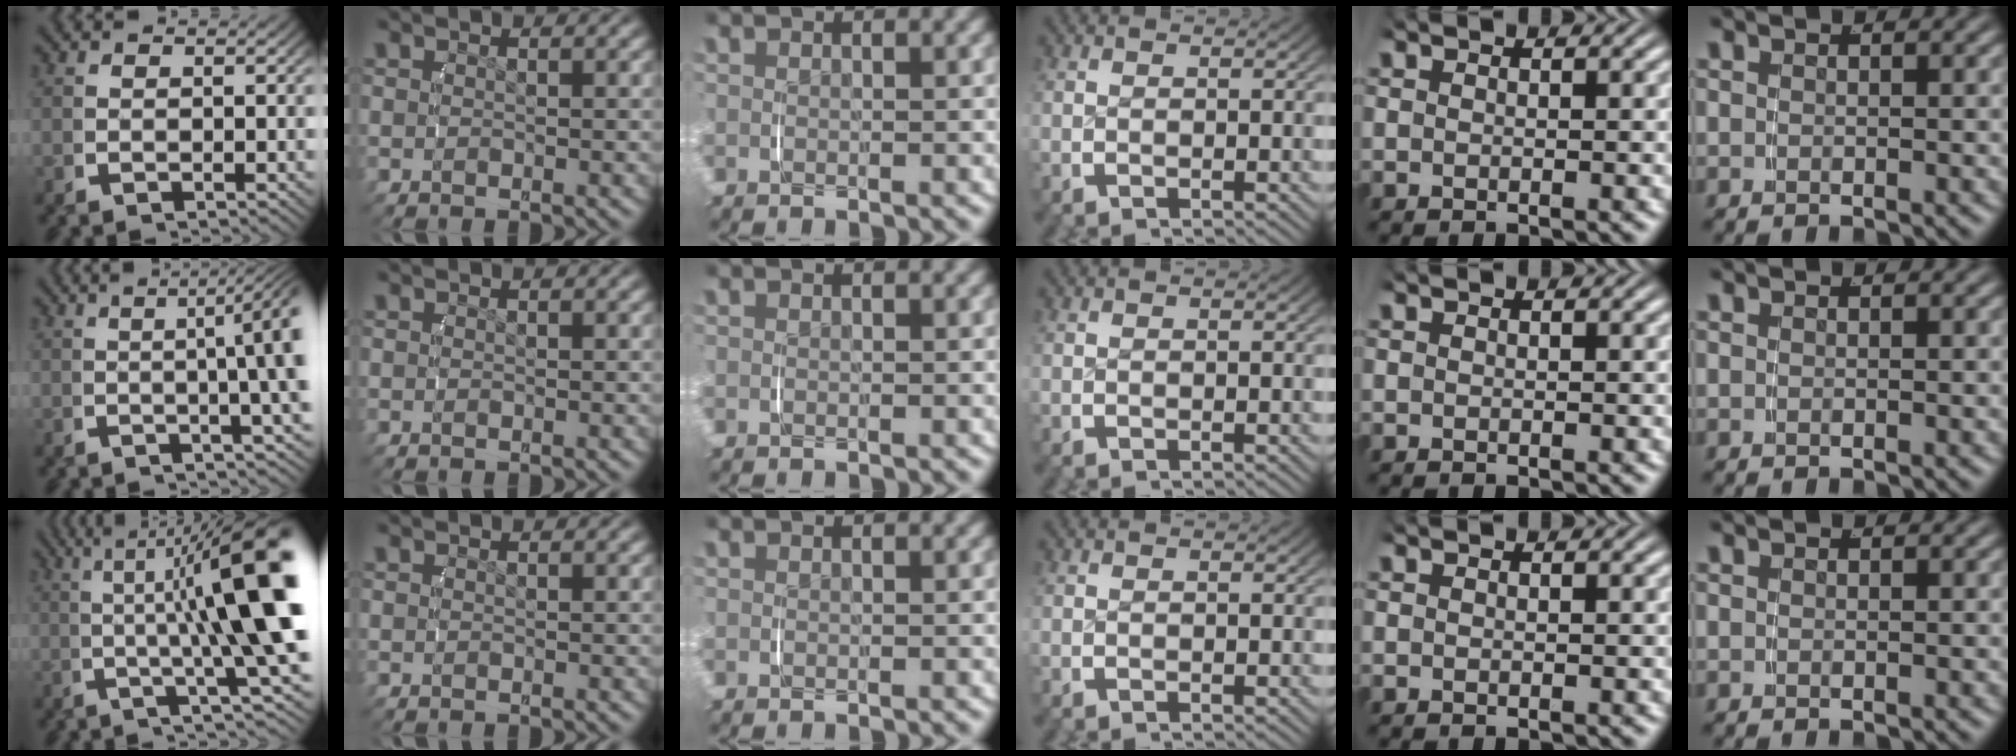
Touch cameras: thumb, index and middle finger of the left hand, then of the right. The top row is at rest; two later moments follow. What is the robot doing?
{"motion": "lift_and_place", "object": "camera"}